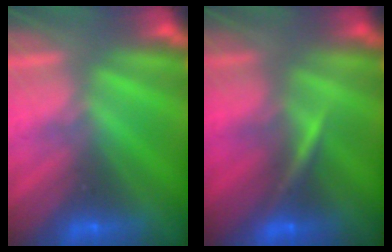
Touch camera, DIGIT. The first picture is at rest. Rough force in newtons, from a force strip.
{"total": 3.1}